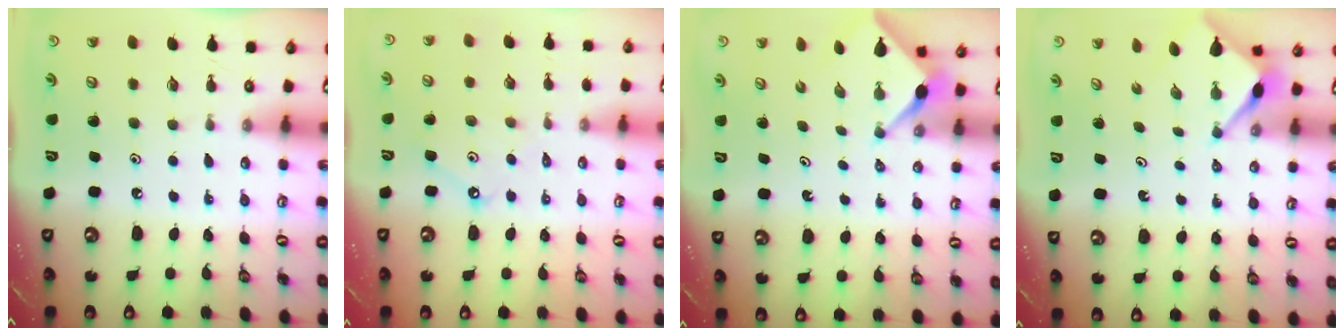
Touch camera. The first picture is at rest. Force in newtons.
{"total": 5.5, "press": 5.4, "slide": 0.7}
{"total": 2.5, "press": 2.5, "slide": 0.3}
{"total": 2.9, "press": 2.9, "slide": 0.3}